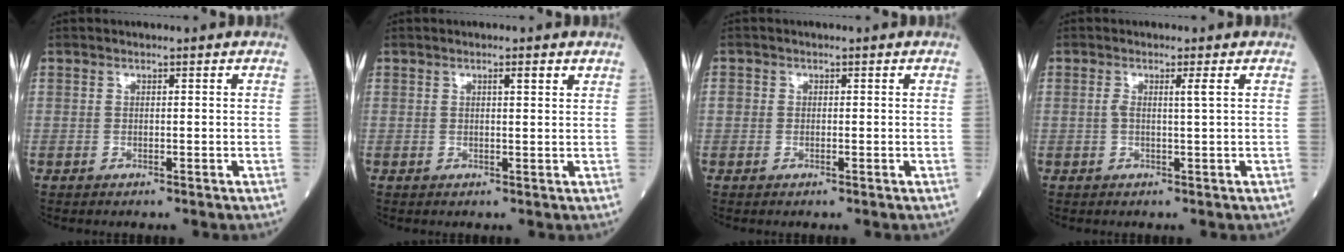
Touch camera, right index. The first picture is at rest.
{"total": 1.4, "force": [0.9, 0.0, 1.1], "torque": [-0.016, 0.001, 0.012]}
{"total": 1.2, "force": [-0.1, 1.0, 0.6], "torque": [-0.008, 0.002, -0.003]}
{"total": 1.8, "force": [0.4, -0.3, 1.8], "torque": [-0.037, 0.003, 0.008]}